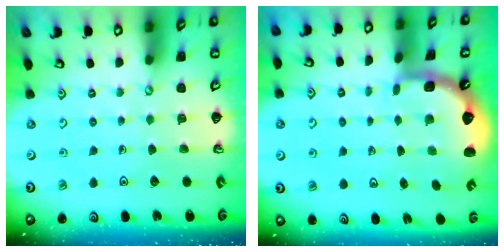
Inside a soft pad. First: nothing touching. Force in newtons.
{"total": 2.4, "press": 1.7, "slide": 1.6}